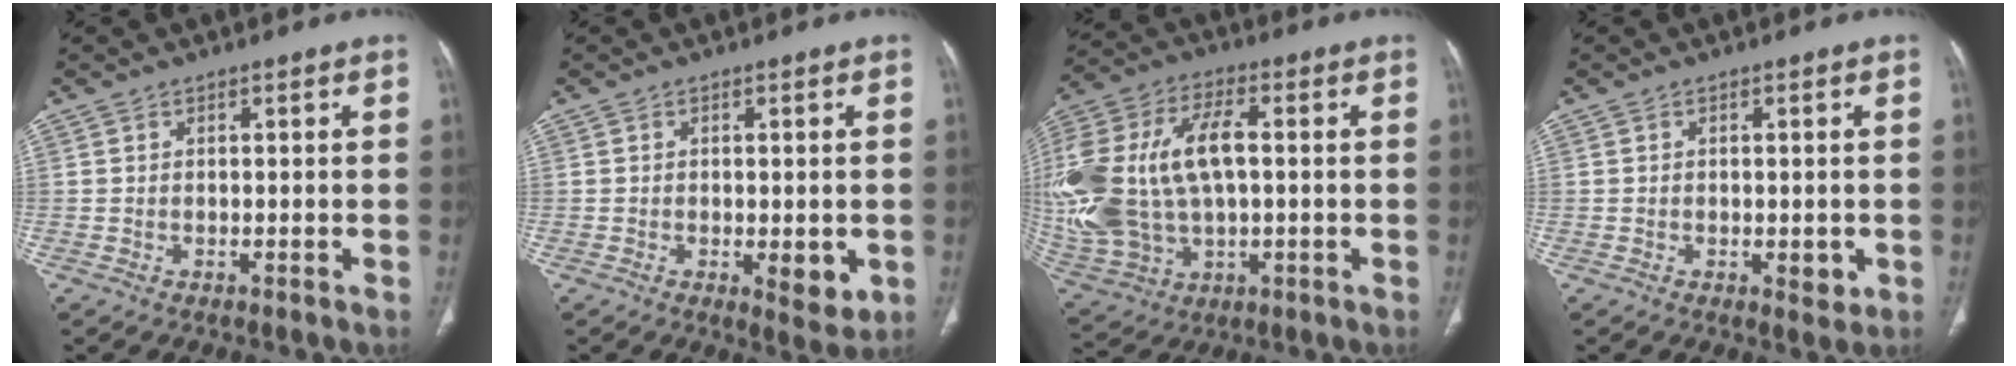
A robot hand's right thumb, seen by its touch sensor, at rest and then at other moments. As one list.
[{"total": 5.2, "force": [-1.0, 2.3, 4.6], "torque": [-0.052, -0.012, -0.007]}, {"total": 26.6, "force": [1.4, 15.5, 21.5], "torque": [-0.501, 0.016, 0.040]}, {"total": 2.9, "force": [-0.5, 1.7, 2.3], "torque": [-0.020, -0.004, -0.001]}]